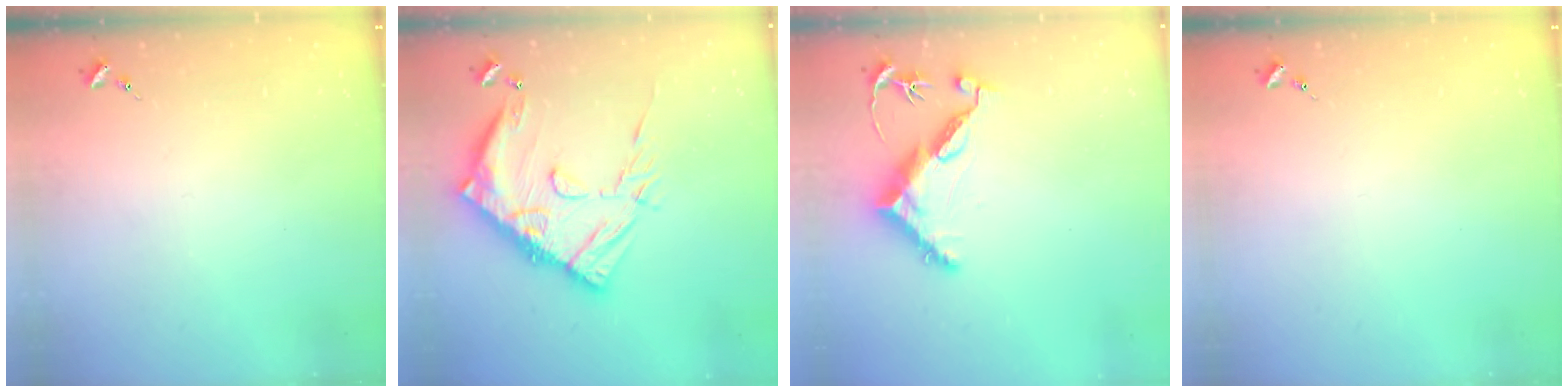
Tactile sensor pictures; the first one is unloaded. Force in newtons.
{"total": 19.6, "press": 19.5, "slide": 2.0}
{"total": 11.7, "press": 11.7, "slide": 1.0}
{"total": 0.0}